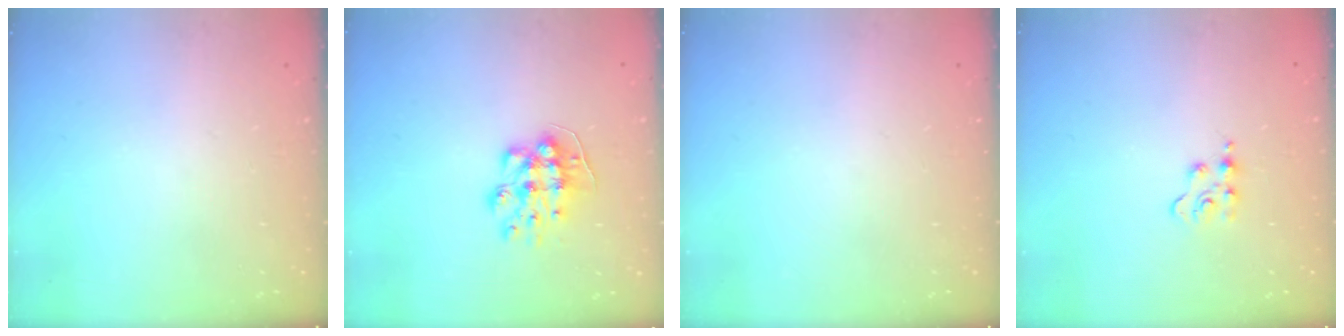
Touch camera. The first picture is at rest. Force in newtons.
{"total": 8.9, "press": 8.9, "slide": 0.1}
{"total": 0.0}
{"total": 3.7, "press": 3.6, "slide": 0.5}